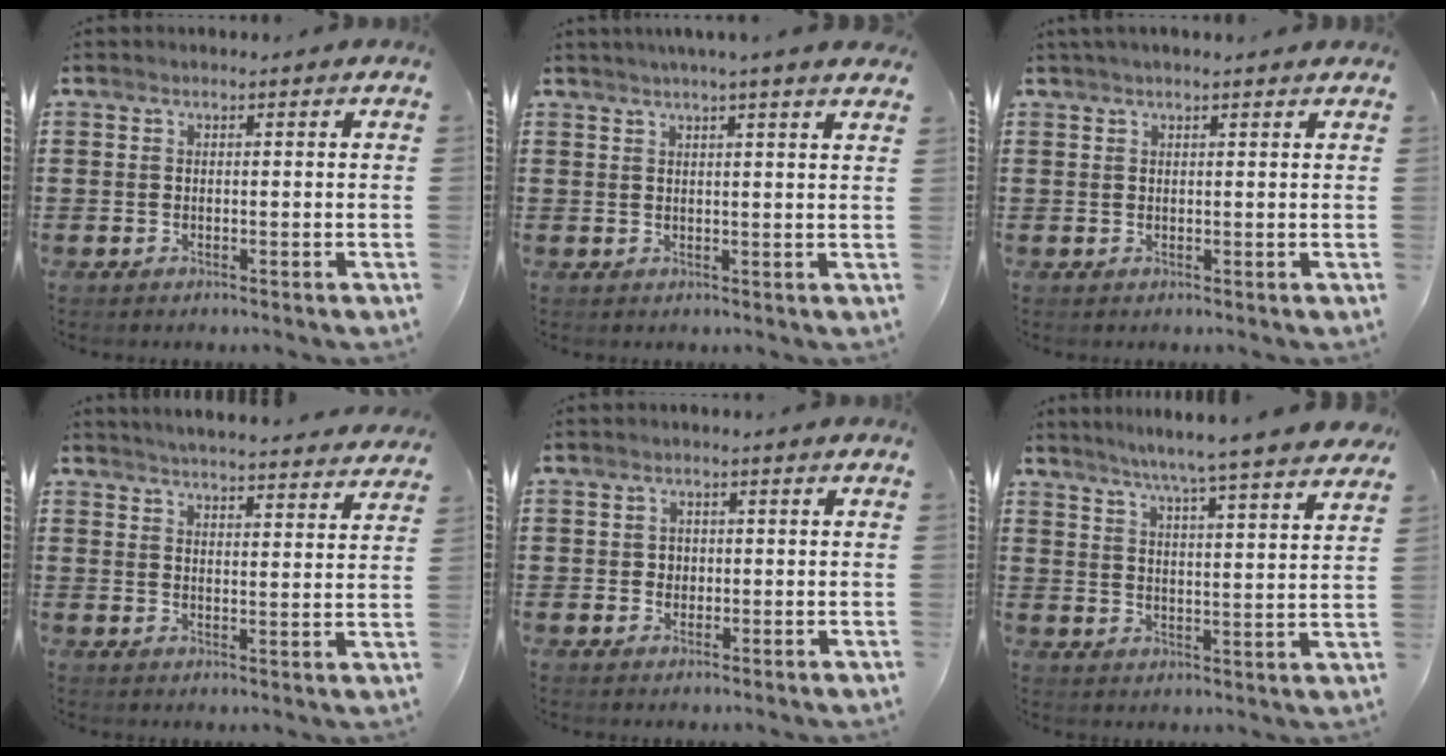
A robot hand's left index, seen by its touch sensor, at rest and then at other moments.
{"total": 2.6, "force": [2.3, -0.6, 1.2], "torque": [-0.026, 0.000, 0.042]}
{"total": 1.4, "force": [1.1, 0.1, 0.8], "torque": [-0.017, 0.003, 0.021]}
{"total": 4.3, "force": [4.3, -0.6, 0.3], "torque": [-0.023, -0.028, 0.075]}
{"total": 1.6, "force": [0.2, 1.5, 0.4], "torque": [-0.013, 0.009, 0.002]}
{"total": 5.8, "force": [5.2, -1.3, 2.2], "torque": [-0.062, -0.039, 0.087]}